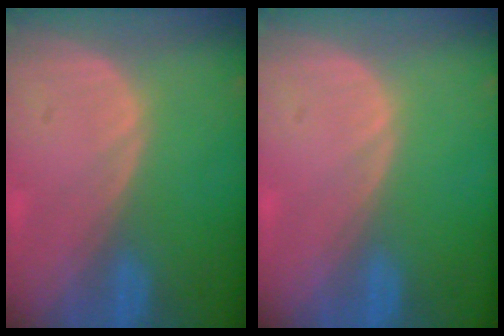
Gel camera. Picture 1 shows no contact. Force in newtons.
{"total": 0.0}